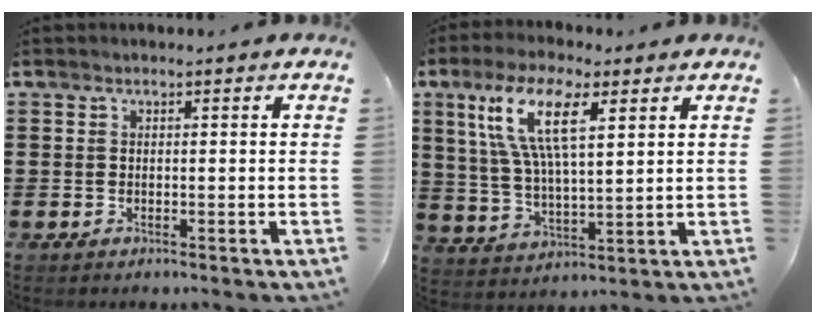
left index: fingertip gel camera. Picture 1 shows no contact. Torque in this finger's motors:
{"motor_torque": [2.14, 0.00, 1.05, 0.21]}